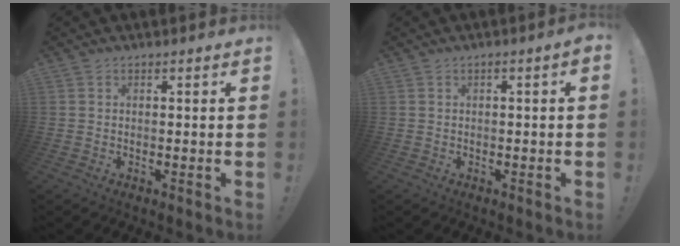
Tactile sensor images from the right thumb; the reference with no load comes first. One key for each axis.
{"total": 1.4, "fx": -0.5, "fy": -0.2, "fz": 1.3, "tx": -0.022, "ty": 0.000, "tz": -0.010}